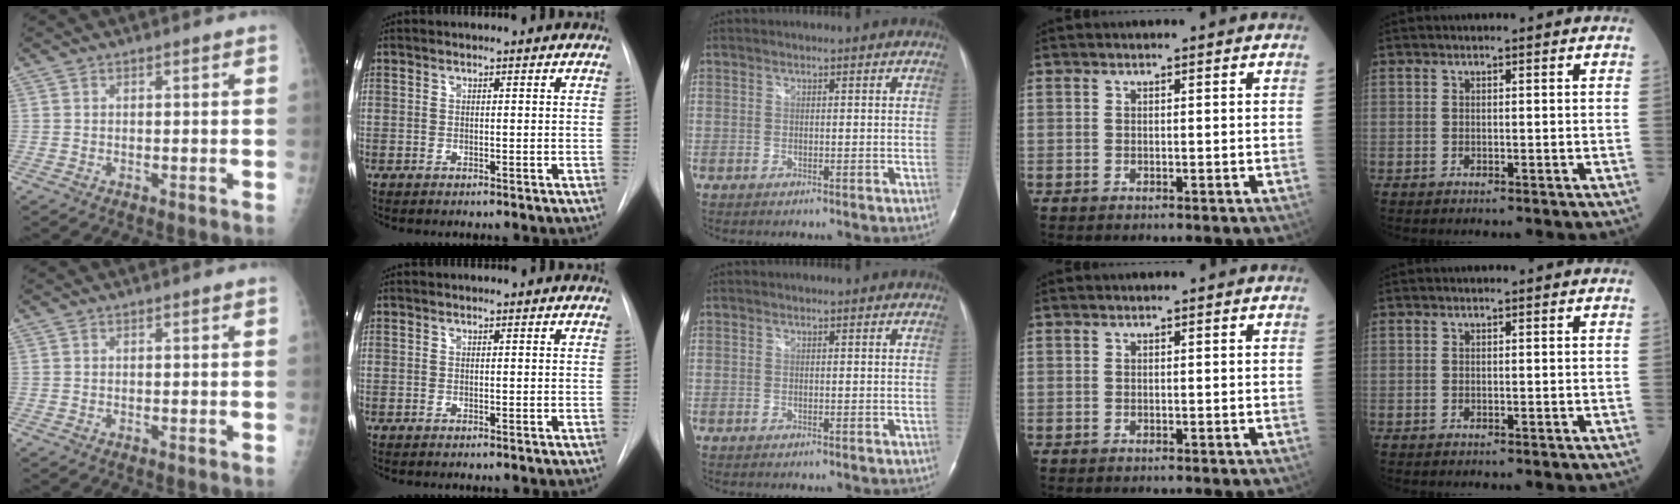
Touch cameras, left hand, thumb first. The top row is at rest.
{}